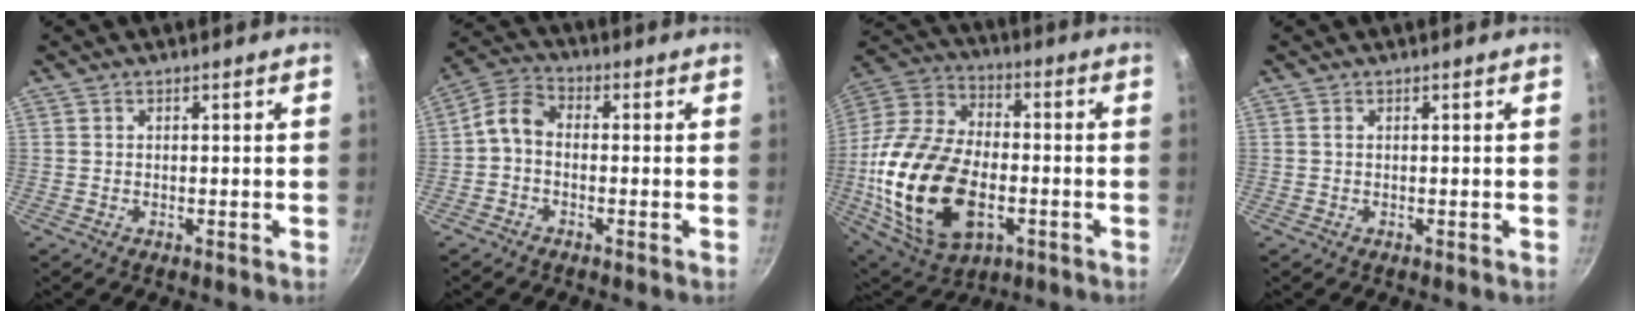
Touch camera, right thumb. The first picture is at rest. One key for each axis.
{"total": 5.2, "fx": -1.3, "fy": 3.5, "fz": 3.7, "tx": -0.080, "ty": 0.034, "tz": -0.040}
{"total": 25.9, "fx": -5.5, "fy": 15.5, "fz": 20.0, "tx": -0.390, "ty": 0.022, "tz": -0.093}
{"total": 0.0}